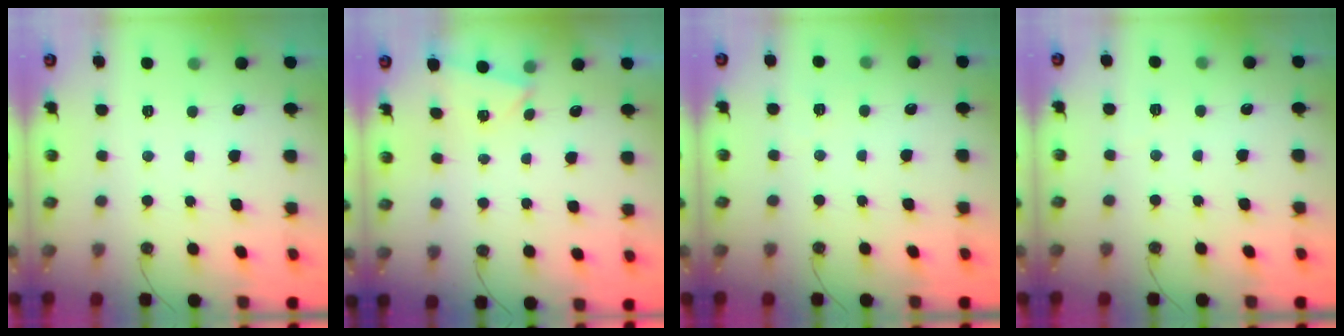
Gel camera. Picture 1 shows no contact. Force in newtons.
{"total": 2.3, "press": 1.3, "slide": 1.9}
{"total": 3.2, "press": 3.1, "slide": 0.7}
{"total": 2.6, "press": 2.5, "slide": 0.7}